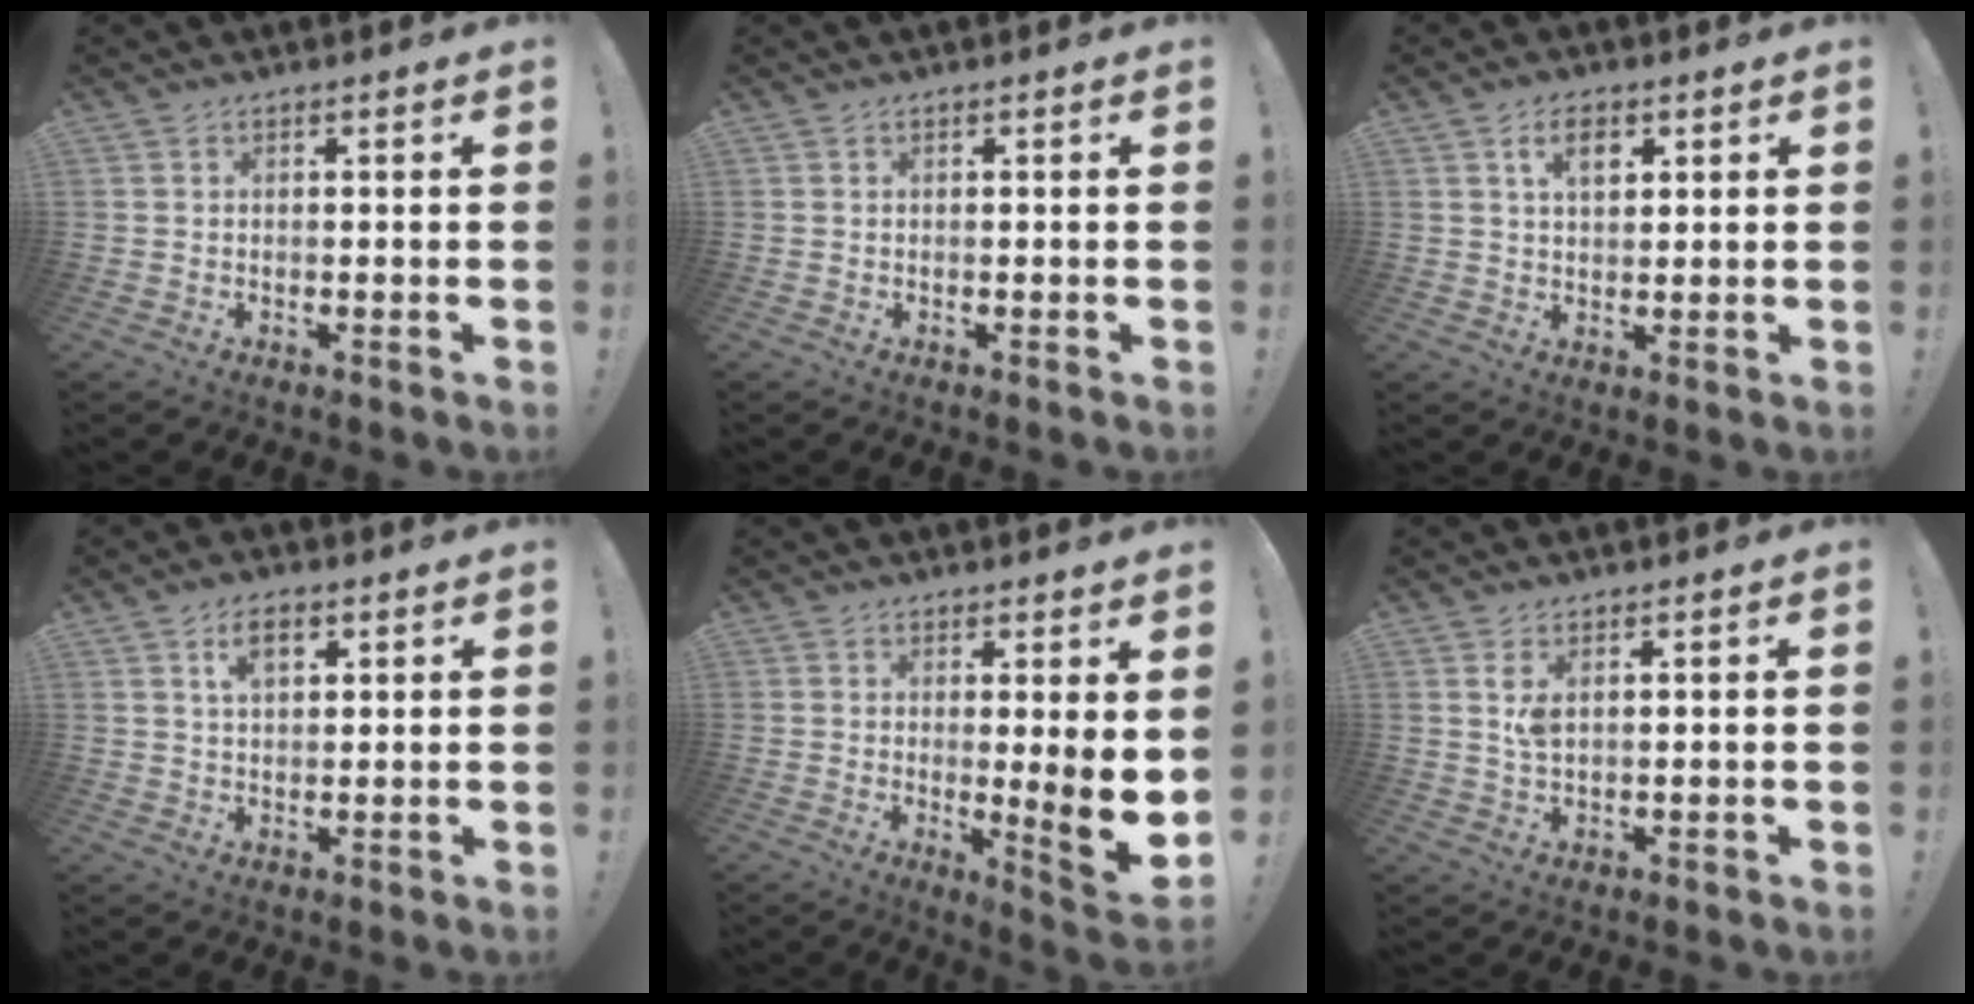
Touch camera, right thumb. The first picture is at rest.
{"total": 0.0}
{"total": 5.8, "force": [2.5, 3.4, 4.0], "torque": [-0.061, 0.000, 0.041]}
{"total": 5.8, "force": [2.7, 3.2, 4.0], "torque": [-0.061, -0.002, 0.045]}
{"total": 8.9, "force": [0.2, 0.3, 8.9], "torque": [-0.111, -0.035, 0.000]}
{"total": 3.6, "force": [1.4, 1.7, 2.9], "torque": [-0.051, -0.001, 0.023]}